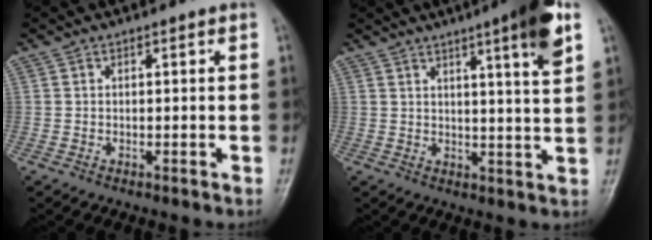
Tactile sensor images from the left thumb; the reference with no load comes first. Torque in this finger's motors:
{"motor_torque": [1.60, 0.90, 0.75, -0.98, 0.07]}